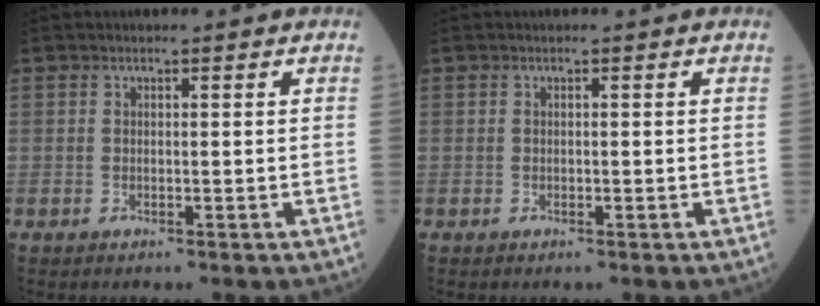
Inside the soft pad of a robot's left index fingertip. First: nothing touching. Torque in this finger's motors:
{"motor_torque": [-0.12, 0.18, 0.01, -0.01]}